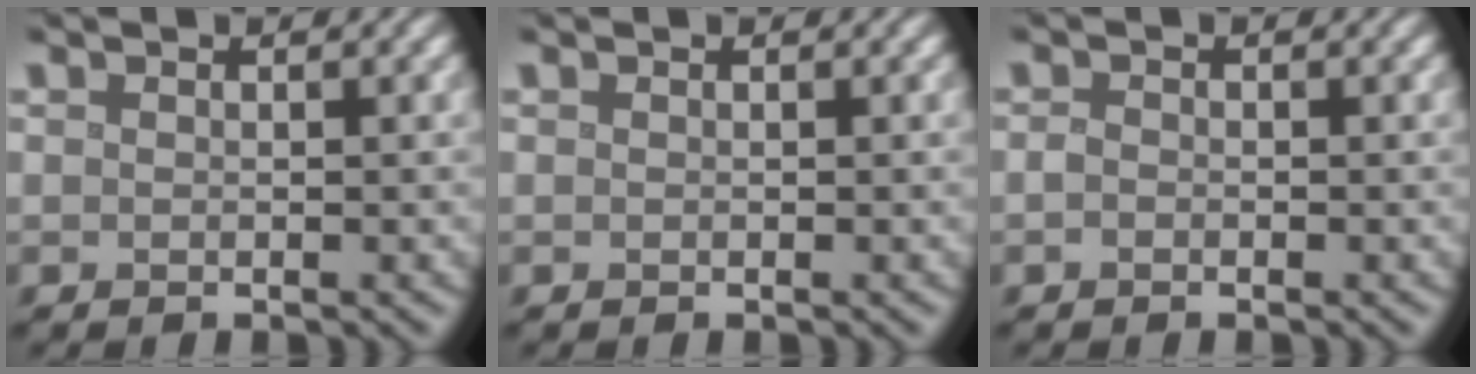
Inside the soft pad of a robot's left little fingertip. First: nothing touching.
{"total": 0.0}
{"total": 0.7, "force": [-0.4, 0.5, 0.4], "torque": [-0.008, 0.000, -0.009]}